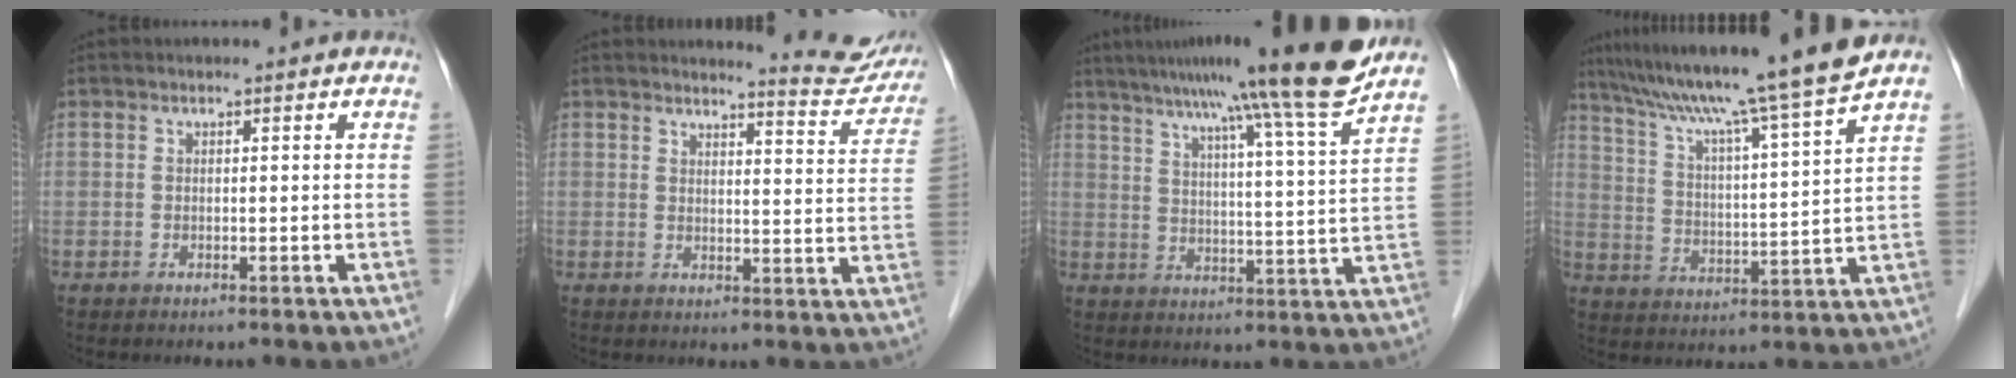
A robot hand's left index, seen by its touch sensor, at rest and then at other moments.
{"total": 7.7, "force": [7.7, 0.1, 0.2], "torque": [0.000, -0.046, 0.078]}
{"total": 18.6, "force": [15.1, -2.9, 10.6], "torque": [-0.167, -0.022, 0.203]}
{"total": 16.9, "force": [14.2, -2.6, 8.7], "torque": [-0.144, -0.019, 0.215]}